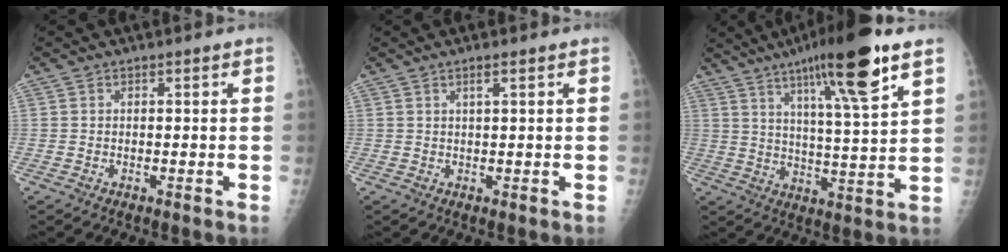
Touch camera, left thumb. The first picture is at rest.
{"total": 1.5, "force": [0.8, 0.0, 1.3], "torque": [-0.025, 0.000, 0.015]}
{"total": 16.6, "force": [9.6, 1.7, 13.5], "torque": [-0.212, -0.040, 0.153]}